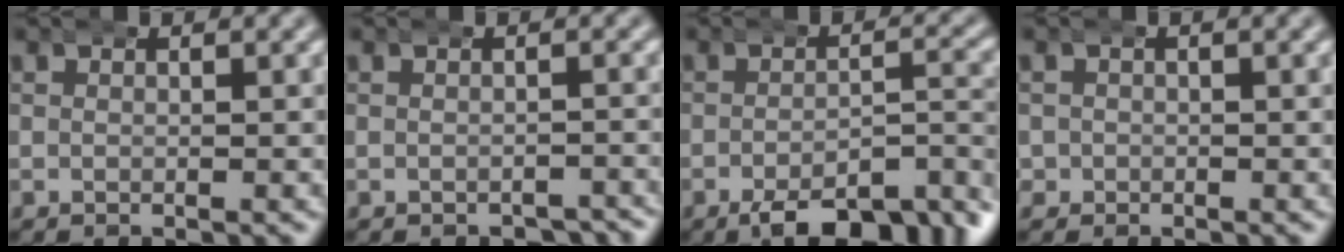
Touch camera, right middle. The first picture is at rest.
{"total": 1.7, "force": [-1.6, 0.5, 0.1], "torque": [0.009, 0.002, -0.029]}
{"total": 9.0, "force": [-6.8, 3.2, 5.0], "torque": [-0.049, -0.003, -0.104]}
{"total": 1.6, "force": [-0.9, 1.2, -0.5], "torque": [0.016, -0.004, -0.019]}